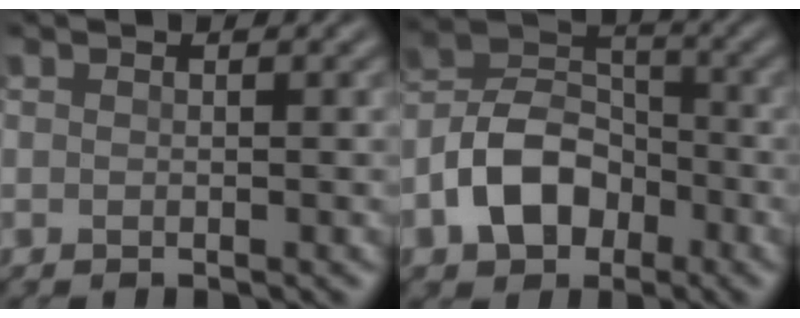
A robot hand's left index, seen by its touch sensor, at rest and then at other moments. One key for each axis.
{"total": 6.9, "fx": -2.9, "fy": 4.8, "fz": 3.9, "tx": -0.069, "ty": 0.006, "tz": -0.066}